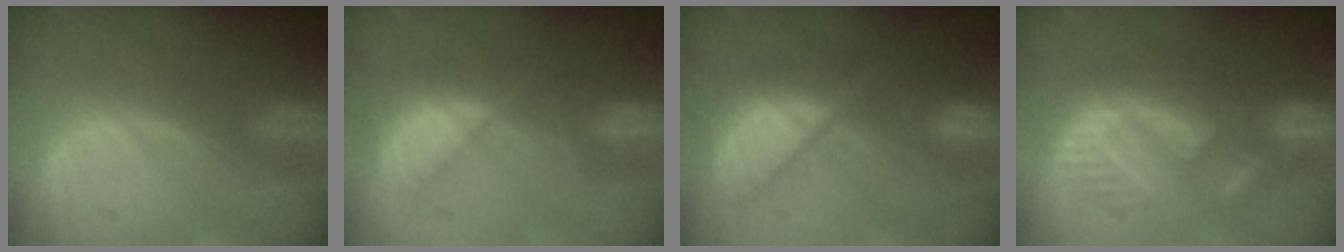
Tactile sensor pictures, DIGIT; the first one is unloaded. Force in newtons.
{"total": 8.1, "press": 7.0, "slide": 4.1}
{"total": 9.0, "press": 9.0, "slide": 0.9}
{"total": 8.9, "press": 8.7, "slide": 1.9}